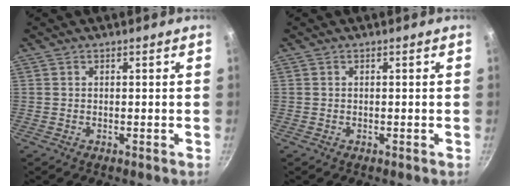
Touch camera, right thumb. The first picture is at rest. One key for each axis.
{"total": 0.0}